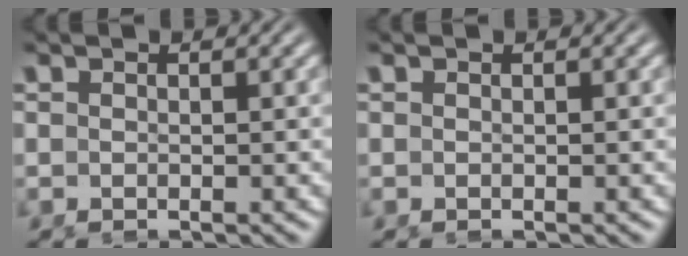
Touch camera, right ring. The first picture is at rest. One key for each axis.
{"total": 0.0}